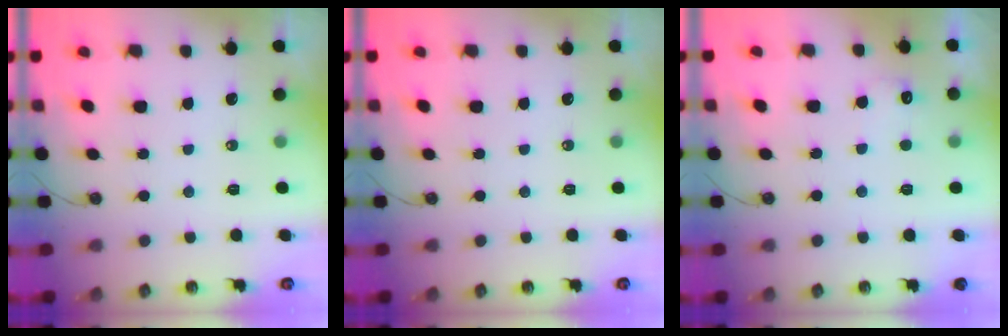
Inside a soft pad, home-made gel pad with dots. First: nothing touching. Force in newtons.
{"total": 0.0}
{"total": 5.9, "press": 5.9, "slide": 0.4}